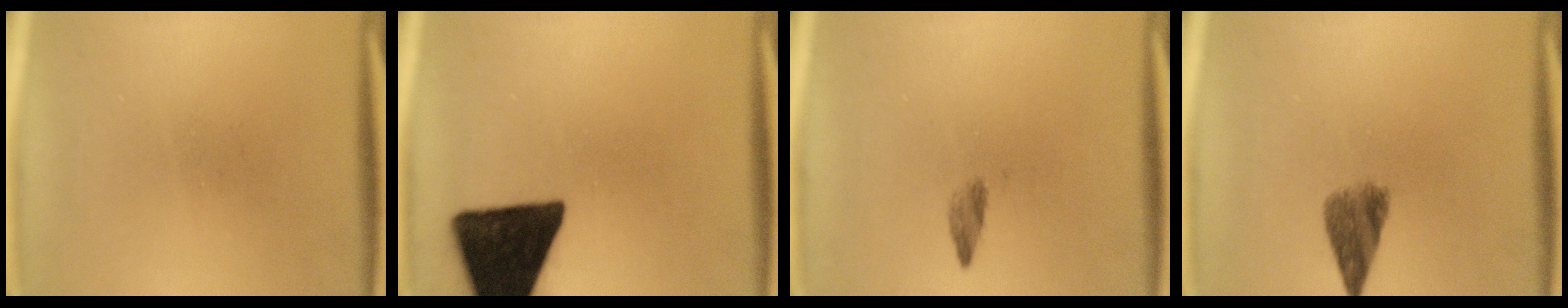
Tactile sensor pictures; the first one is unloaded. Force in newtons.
{"total": 18.7}
{"total": 1.4}
{"total": 4.7}